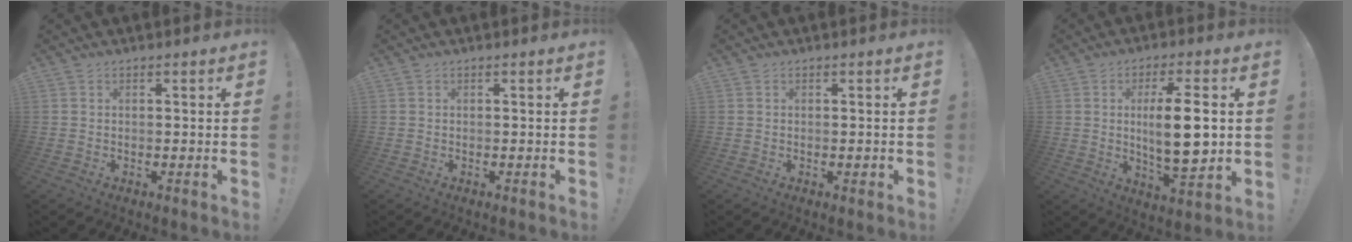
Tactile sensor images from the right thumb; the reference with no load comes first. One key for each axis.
{"total": 0.0}
{"total": 0.8, "fx": -0.1, "fy": 0.5, "fz": 0.6, "tx": -0.005, "ty": 0.000, "tz": -0.004}
{"total": 14.4, "fx": 1.3, "fy": 3.9, "fz": 13.8, "tx": -0.240, "ty": -0.014, "tz": 0.009}